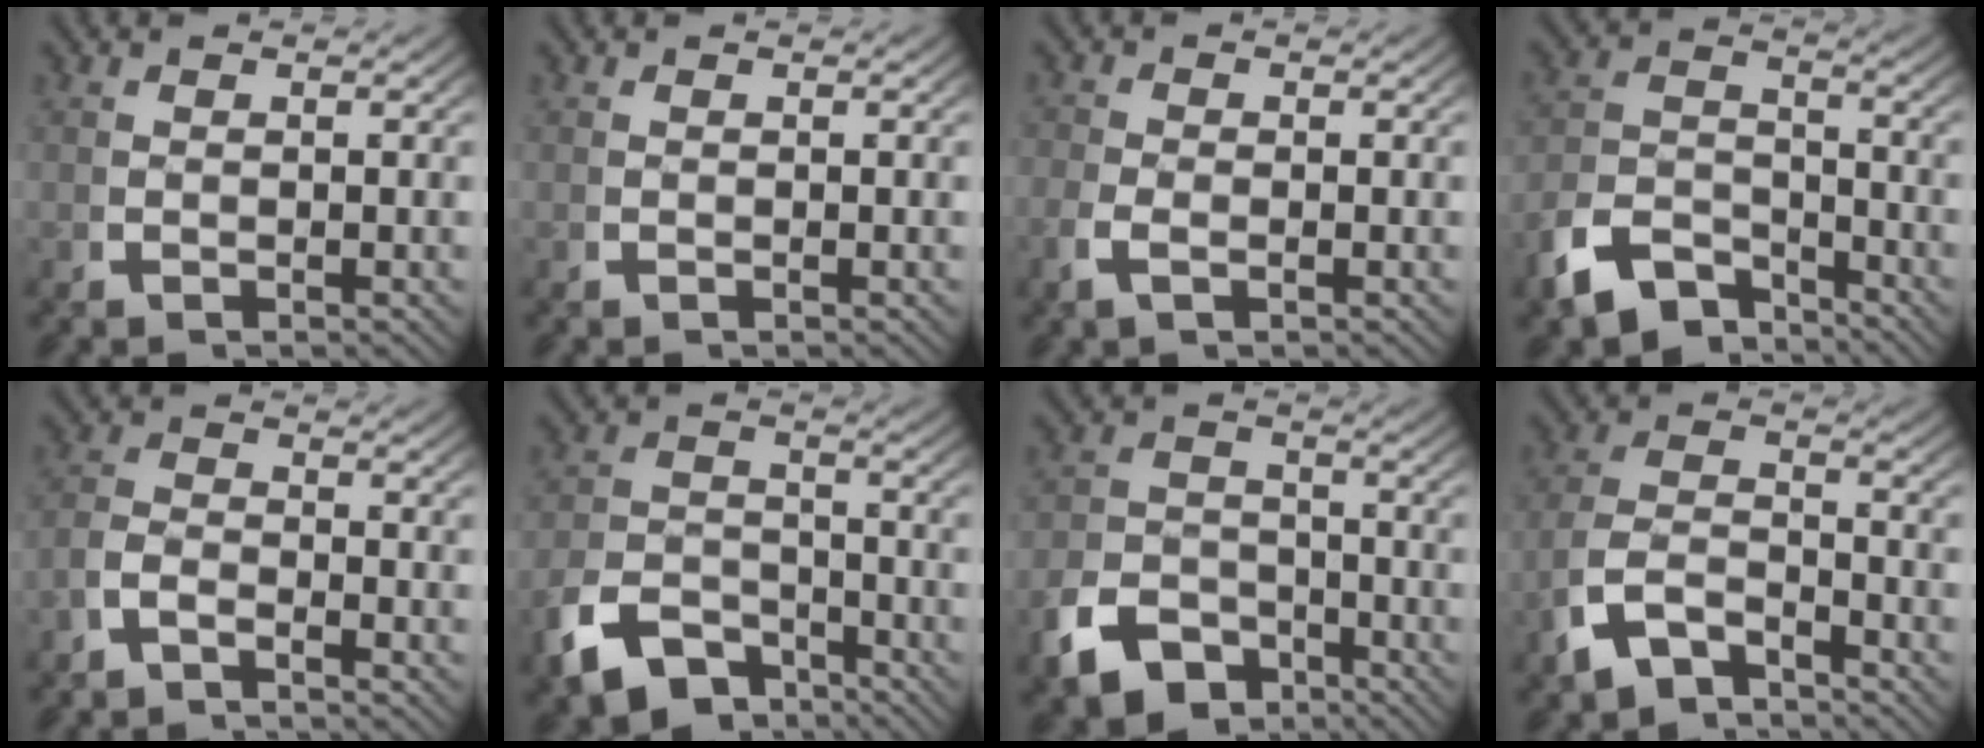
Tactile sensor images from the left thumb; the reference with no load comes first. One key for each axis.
{"total": 0.0}
{"total": 1.5, "fx": -0.7, "fy": 0.9, "fz": 0.9, "tx": -0.029, "ty": -0.007, "tz": -0.013}
{"total": 7.5, "fx": -4.9, "fy": 4.5, "fz": 3.6, "tx": -0.064, "ty": -0.028, "tz": -0.077}
{"total": 2.3, "fx": -1.6, "fy": 1.2, "fz": 1.1, "tx": -0.026, "ty": -0.009, "tz": -0.032}
{"total": 8.8, "fx": -5.5, "fy": 5.6, "fz": 3.8, "tx": -0.069, "ty": -0.039, "tz": -0.083}
{"total": 9.4, "fx": -5.6, "fy": 6.7, "fz": 3.5, "tx": -0.054, "ty": -0.039, "tz": -0.087}
{"total": 6.1, "fx": -2.9, "fy": 4.0, "fz": 3.6, "tx": -0.088, "ty": -0.030, "tz": -0.038}